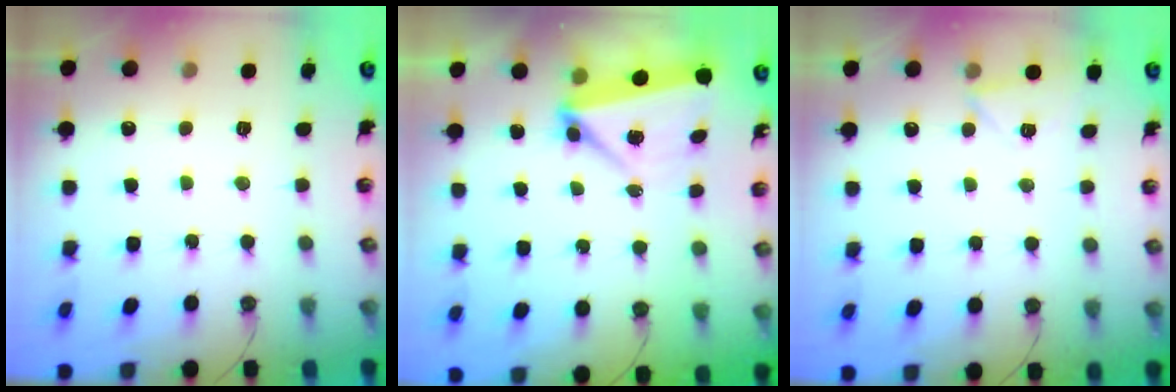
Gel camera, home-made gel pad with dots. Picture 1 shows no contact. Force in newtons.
{"total": 5.4, "press": 5.4, "slide": 0.2}
{"total": 4.0, "press": 3.3, "slide": 2.2}